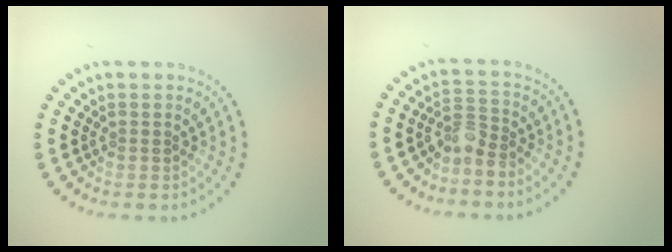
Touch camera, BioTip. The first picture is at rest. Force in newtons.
{"total": 2.1, "press": 1.6, "slide": 1.4}